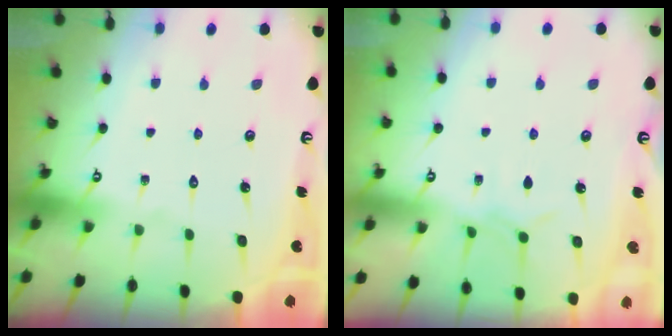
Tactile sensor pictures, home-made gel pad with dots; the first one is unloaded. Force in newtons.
{"total": 4.6, "press": 4.6, "slide": 0.6}